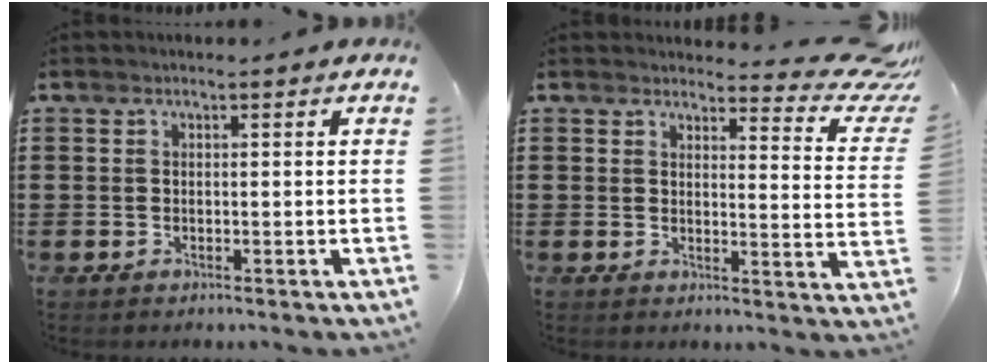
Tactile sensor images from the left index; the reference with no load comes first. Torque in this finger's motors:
{"motor_torque": [-0.88, -0.68, -1.05, -0.21]}